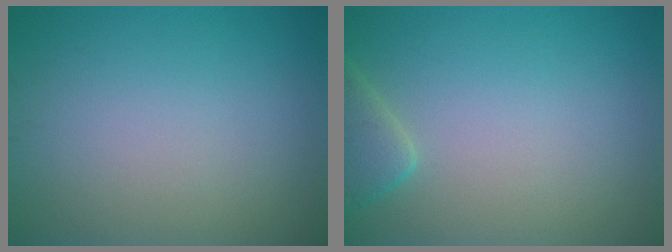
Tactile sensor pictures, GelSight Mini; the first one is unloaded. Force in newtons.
{"total": 2.4, "press": 2.4, "slide": 0.3}